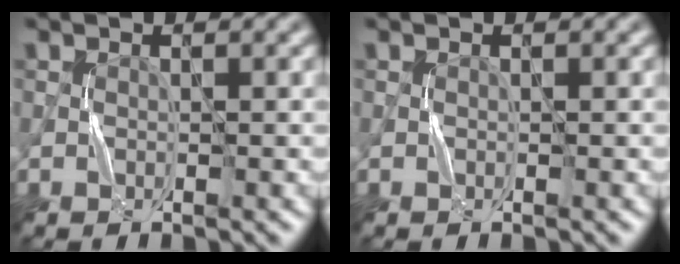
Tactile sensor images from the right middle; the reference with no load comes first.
{"total": 0.0}